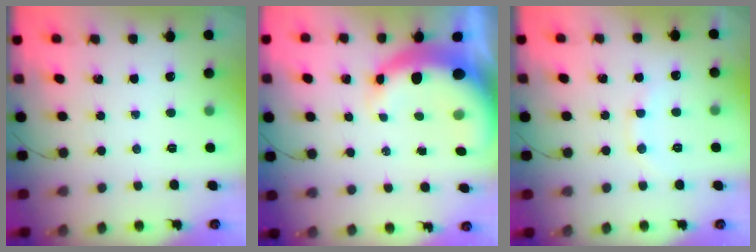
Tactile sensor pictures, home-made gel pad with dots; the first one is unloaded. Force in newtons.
{"total": 7.8, "press": 7.6, "slide": 1.8}
{"total": 8.4, "press": 8.3, "slide": 1.4}